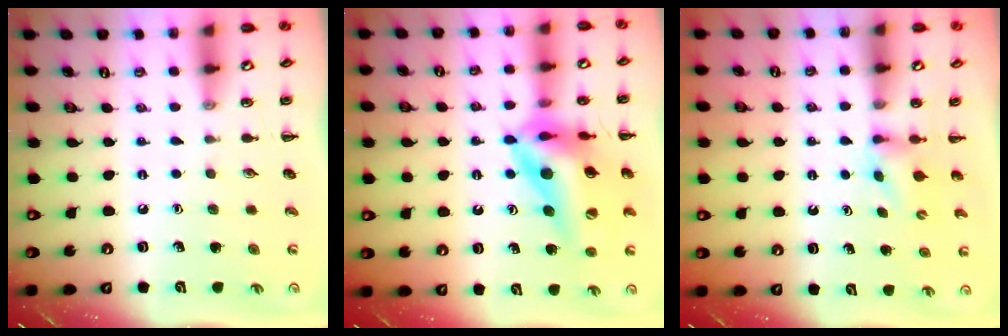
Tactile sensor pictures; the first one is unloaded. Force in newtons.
{"total": 17.0, "press": 16.1, "slide": 5.3}
{"total": 3.6, "press": 3.3, "slide": 1.3}